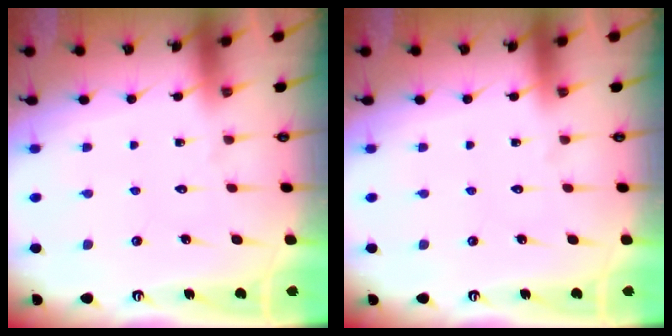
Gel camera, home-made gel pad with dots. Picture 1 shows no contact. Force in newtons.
{"total": 0.0}